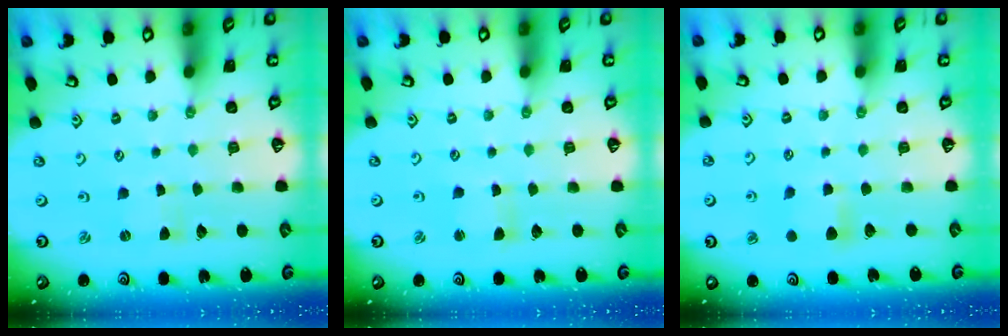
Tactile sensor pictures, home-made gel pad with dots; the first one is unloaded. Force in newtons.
{"total": 2.2, "press": 2.2, "slide": 0.3}
{"total": 5.4, "press": 5.4, "slide": 0.8}